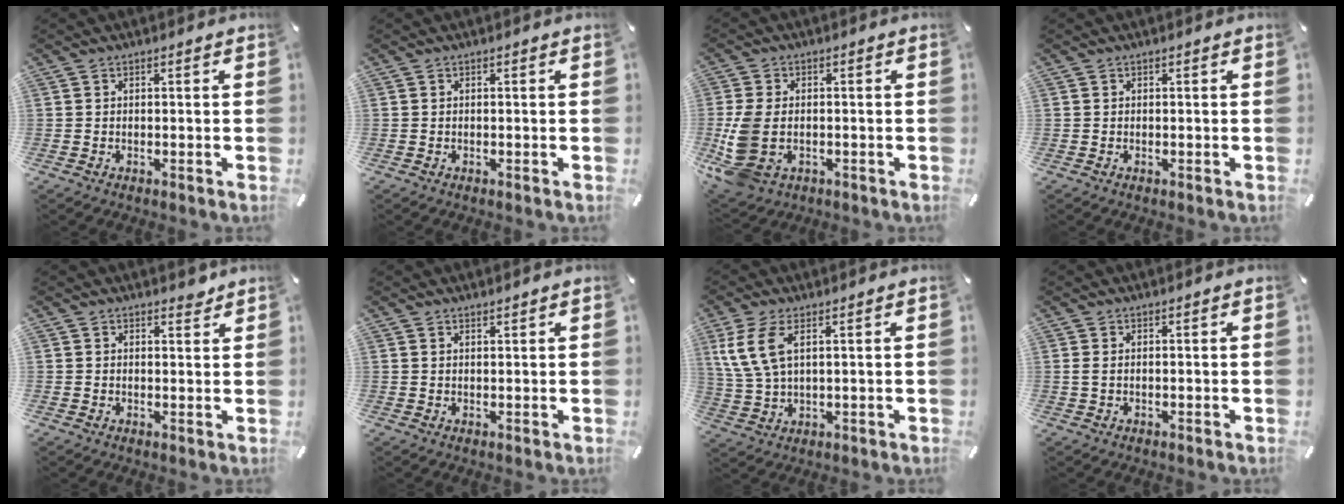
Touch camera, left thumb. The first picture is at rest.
{"total": 0.0}
{"total": 9.6, "force": [-1.5, 6.6, 6.8], "torque": [-0.158, 0.002, -0.021]}
{"total": 0.0}
{"total": 2.1, "force": [1.7, 1.2, 0.1], "torque": [0.020, -0.012, 0.029]}
{"total": 0.9, "force": [0.9, 0.1, 0.1], "torque": [-0.003, -0.002, 0.017]}
{"total": 8.2, "force": [3.5, 3.9, 6.3], "torque": [-0.150, -0.003, 0.064]}
{"total": 1.2, "force": [0.2, 0.4, 1.1], "torque": [-0.023, 0.001, 0.003]}